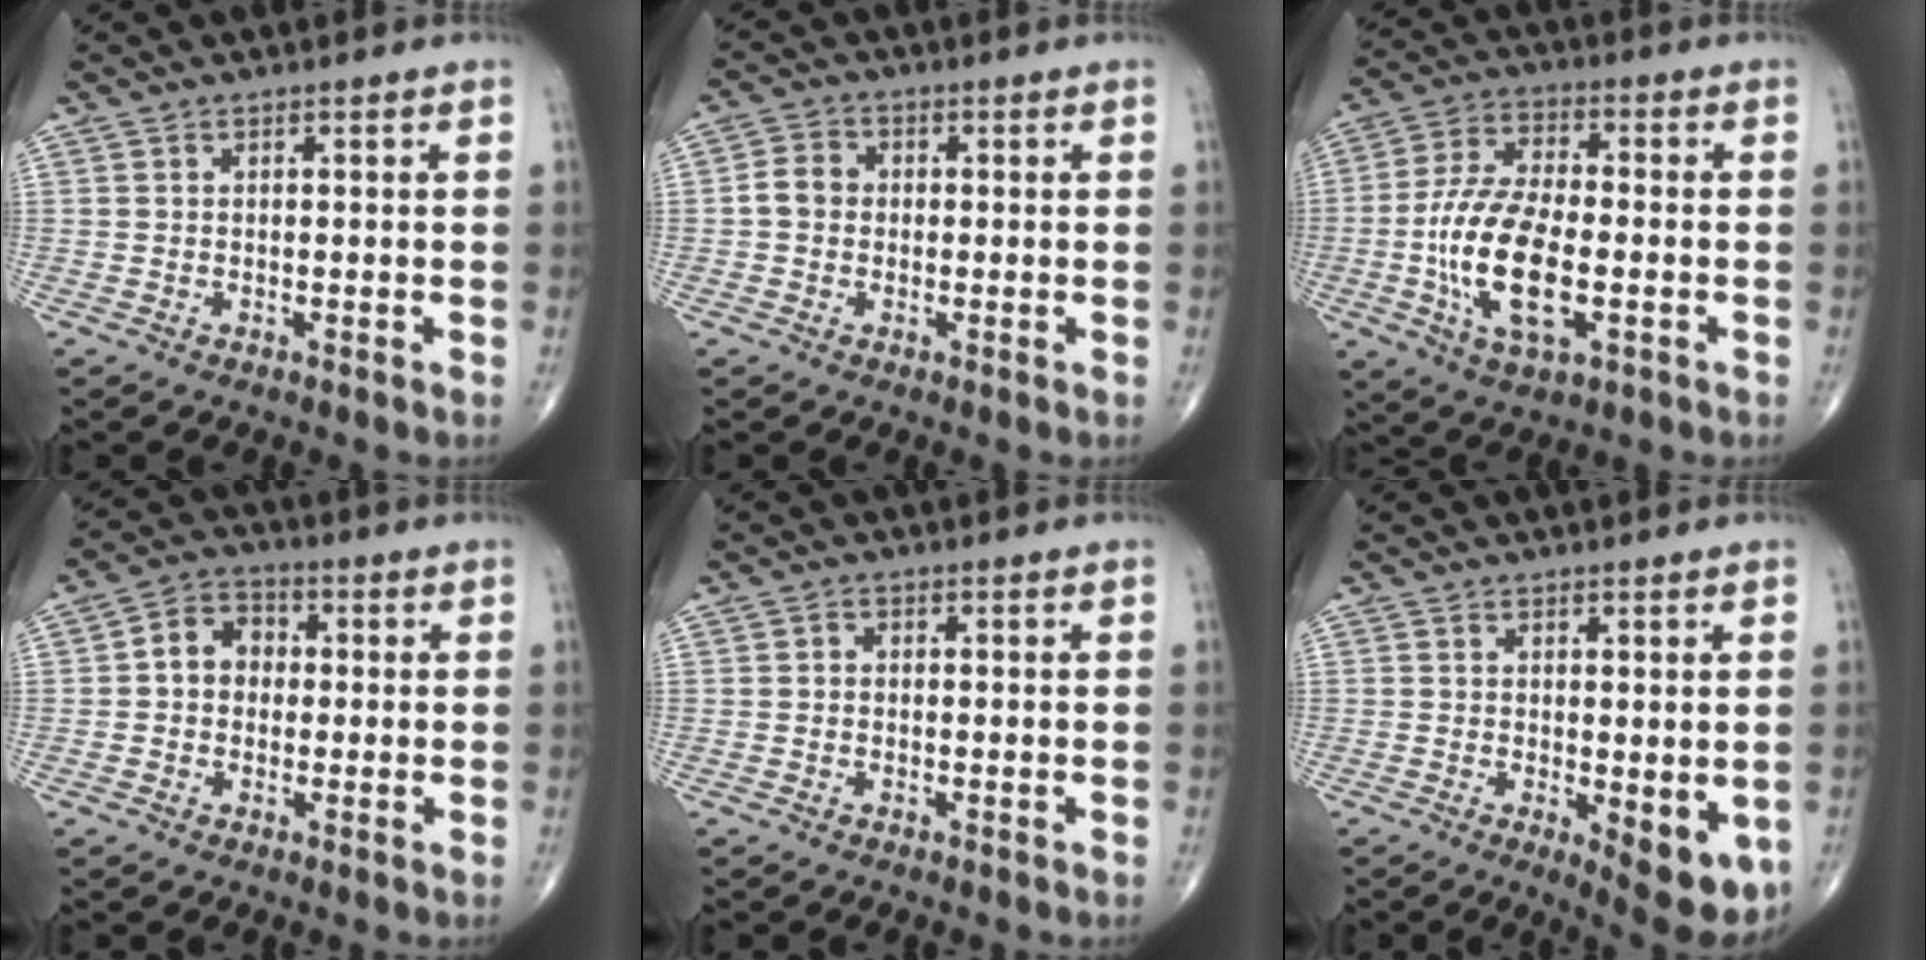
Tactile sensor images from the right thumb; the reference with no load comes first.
{"total": 3.9, "force": [-0.3, 3.4, 2.0], "torque": [-0.029, 0.012, -0.013]}
{"total": 15.9, "force": [-3.3, 7.2, 13.8], "torque": [-0.269, 0.013, -0.059]}
{"total": 6.4, "force": [0.2, 5.3, 3.7], "torque": [-0.040, 0.022, -0.010]}
{"total": 0.8, "force": [-0.1, 0.7, 0.4], "torque": [0.001, 0.003, -0.007]}
{"total": 7.9, "force": [-1.7, 2.8, 7.2], "torque": [-0.087, -0.021, -0.016]}